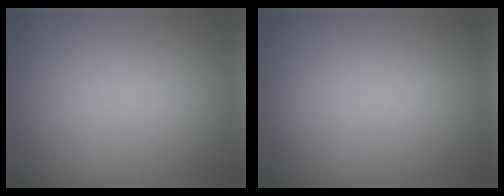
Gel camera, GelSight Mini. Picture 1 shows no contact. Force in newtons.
{"total": 0.0}